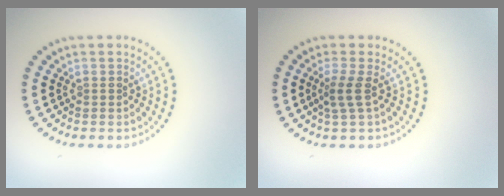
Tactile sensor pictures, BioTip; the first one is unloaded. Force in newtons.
{"total": 1.9, "press": 1.2, "slide": 1.5}